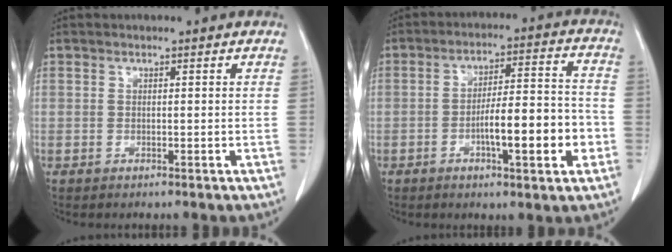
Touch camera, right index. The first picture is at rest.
{"total": 11.4, "force": [-3.6, 2.0, 10.7], "torque": [-0.170, 0.015, -0.053]}